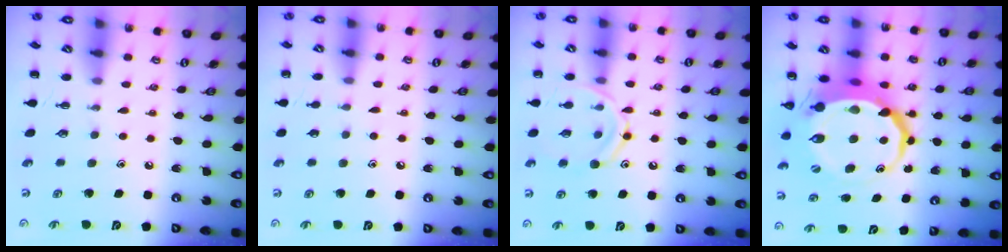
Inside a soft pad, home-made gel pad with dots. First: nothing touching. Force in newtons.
{"total": 3.8, "press": 3.4, "slide": 1.6}
{"total": 13.2, "press": 13.1, "slide": 1.2}
{"total": 13.9, "press": 13.5, "slide": 3.3}